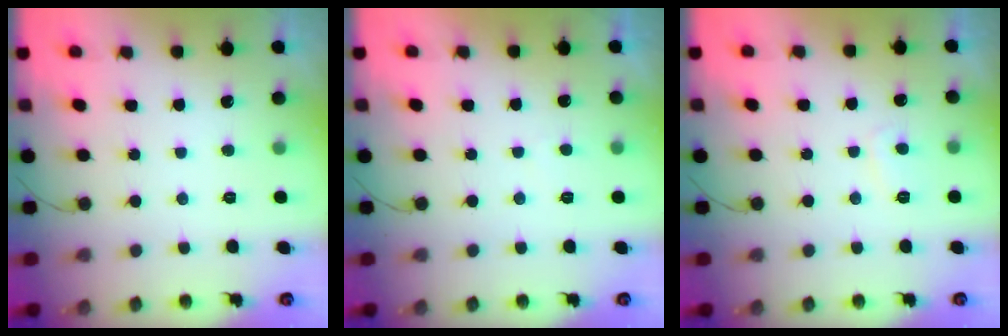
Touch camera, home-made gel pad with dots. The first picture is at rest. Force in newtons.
{"total": 1.3, "press": 1.2, "slide": 0.5}
{"total": 2.8, "press": 2.7, "slide": 0.6}